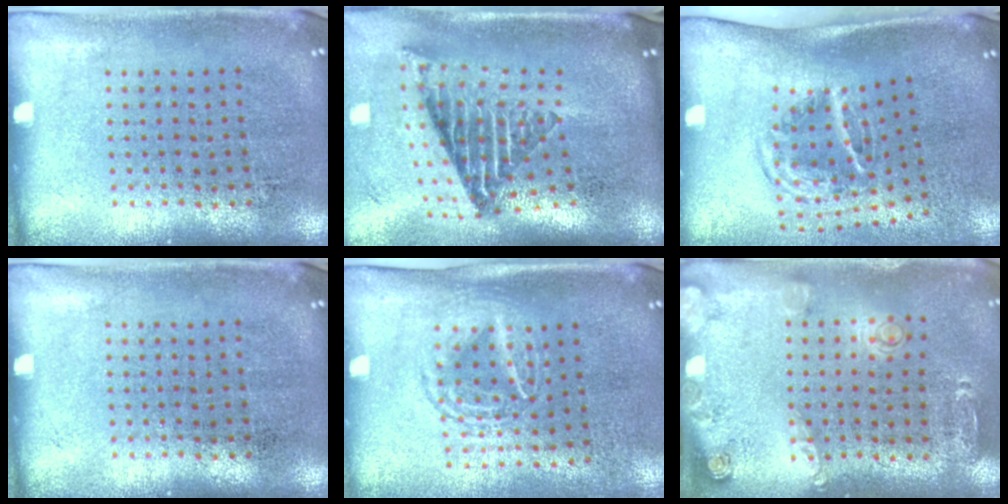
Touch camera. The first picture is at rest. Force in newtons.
{"total": 2.9, "press": 1.8, "slide": 2.3}
{"total": 2.0, "press": 1.2, "slide": 1.6}
{"total": 0.0}
{"total": 1.6, "press": 1.3, "slide": 0.8}
{"total": 1.5, "press": 1.4, "slide": 0.6}